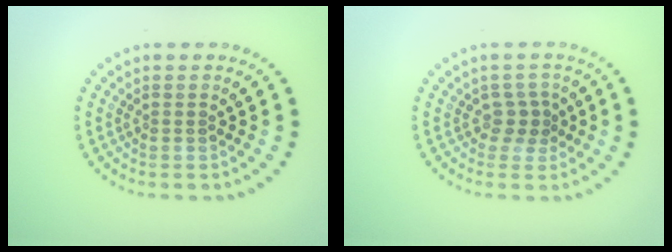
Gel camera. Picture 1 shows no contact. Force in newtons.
{"total": 1.5, "press": 1.2, "slide": 0.9}